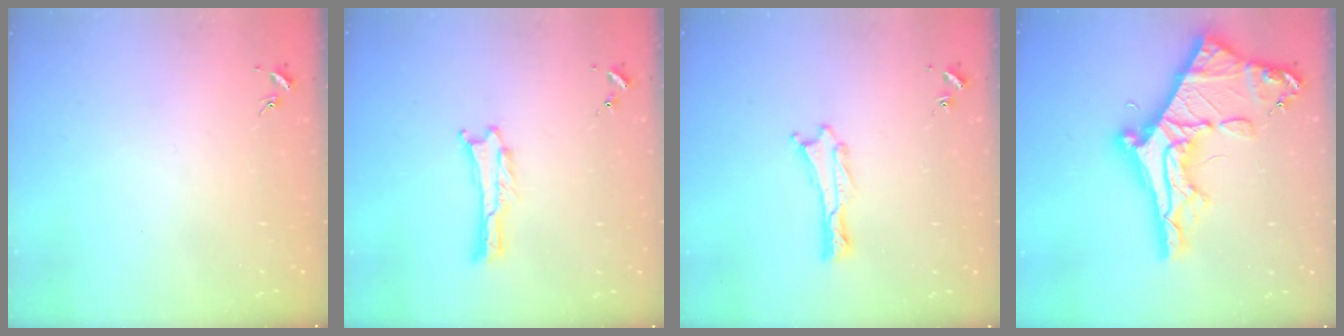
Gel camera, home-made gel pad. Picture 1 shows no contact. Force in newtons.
{"total": 0.0}
{"total": 0.0}
{"total": 11.4, "press": 11.4, "slide": 1.1}